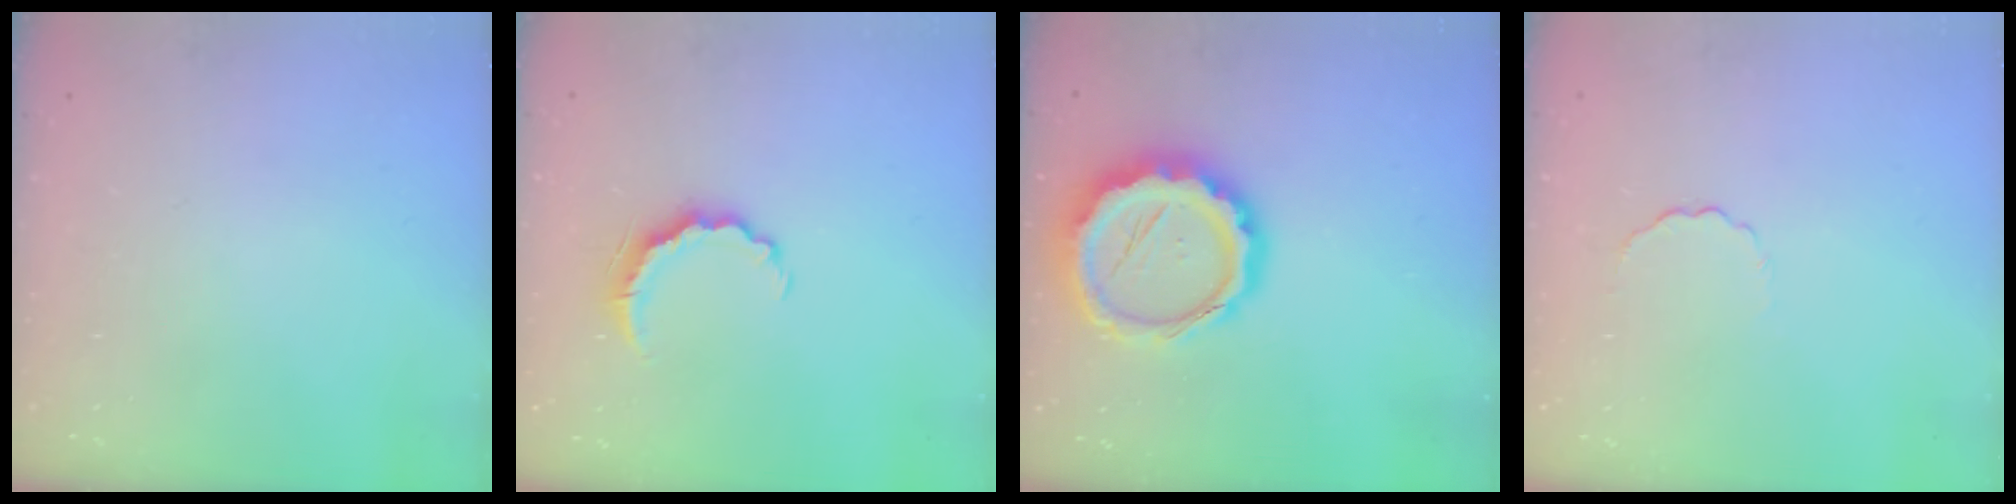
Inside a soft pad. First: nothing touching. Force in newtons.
{"total": 5.6, "press": 5.6, "slide": 0.7}
{"total": 15.0, "press": 14.6, "slide": 3.2}
{"total": 2.4, "press": 2.2, "slide": 0.9}